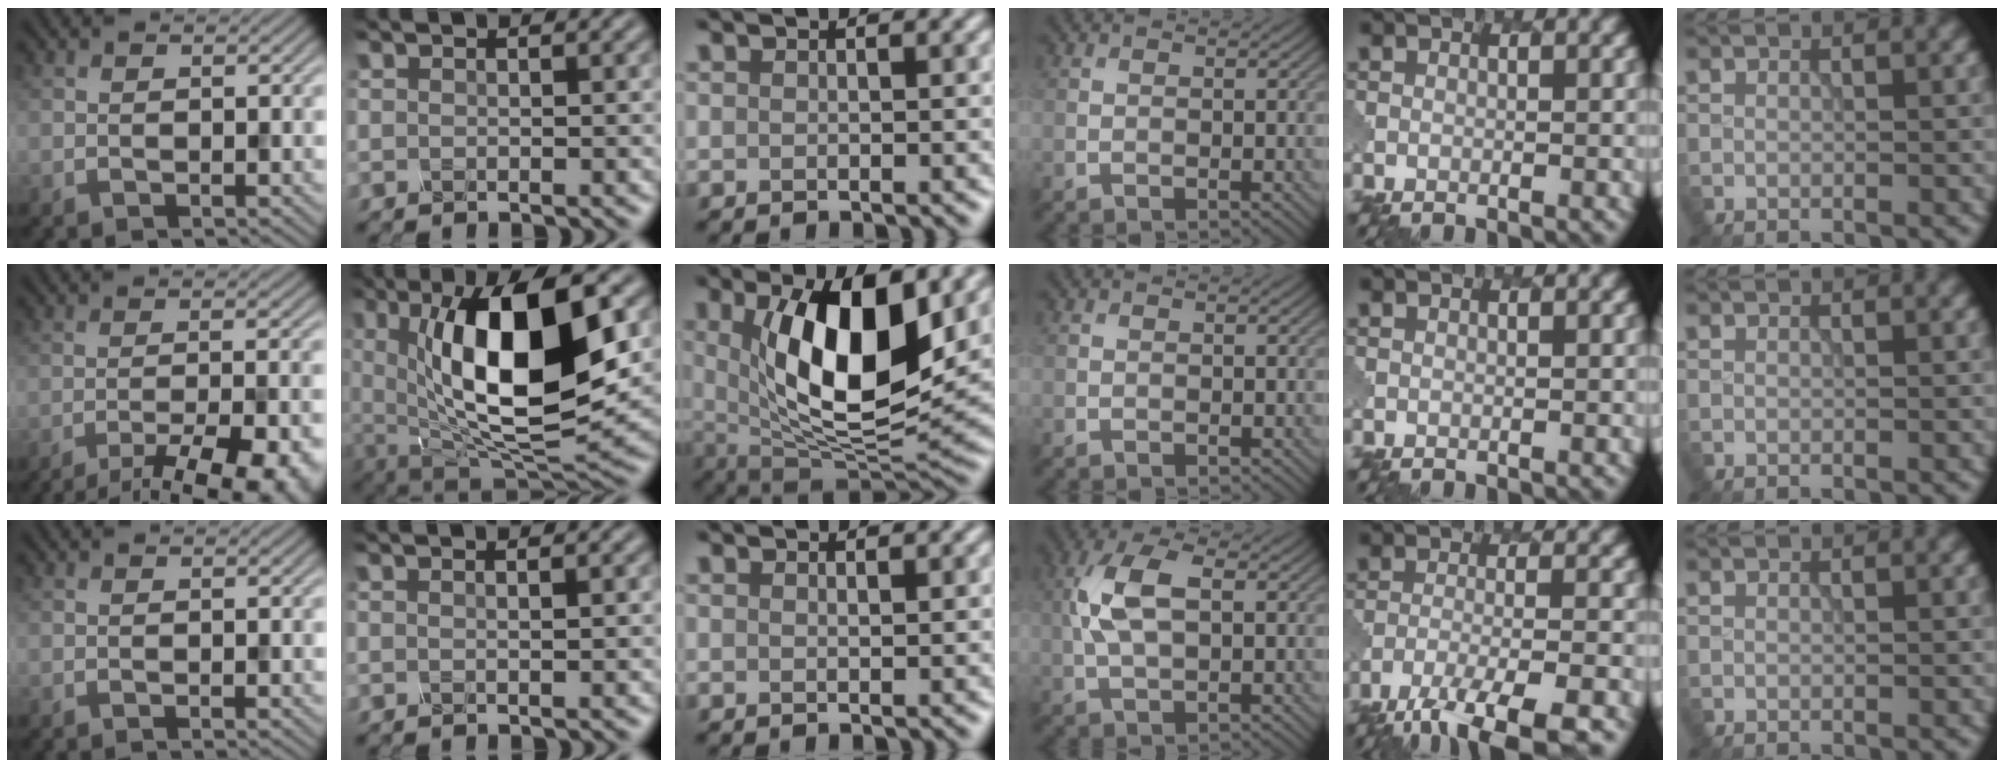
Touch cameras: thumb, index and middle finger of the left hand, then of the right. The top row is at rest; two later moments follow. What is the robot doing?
{"motion": "unscrew", "object": "spray bottle"}